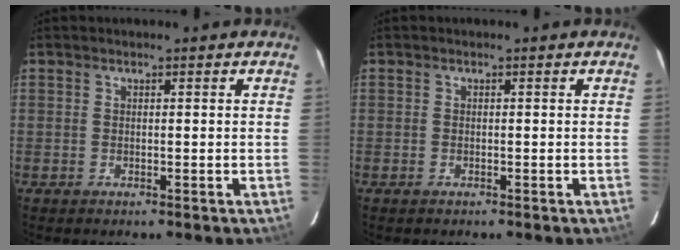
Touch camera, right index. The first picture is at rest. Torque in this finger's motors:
{"motor_torque": [-0.08, -0.03, 0.03, 0.01]}